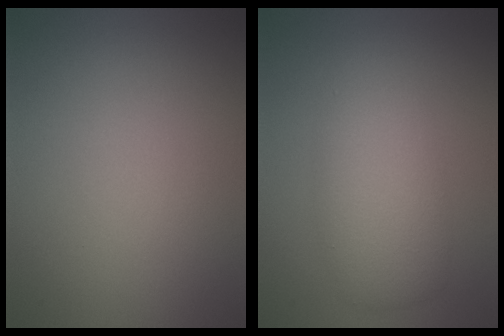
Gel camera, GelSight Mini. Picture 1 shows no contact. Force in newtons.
{"total": 4.6, "press": 4.6, "slide": 0.1}